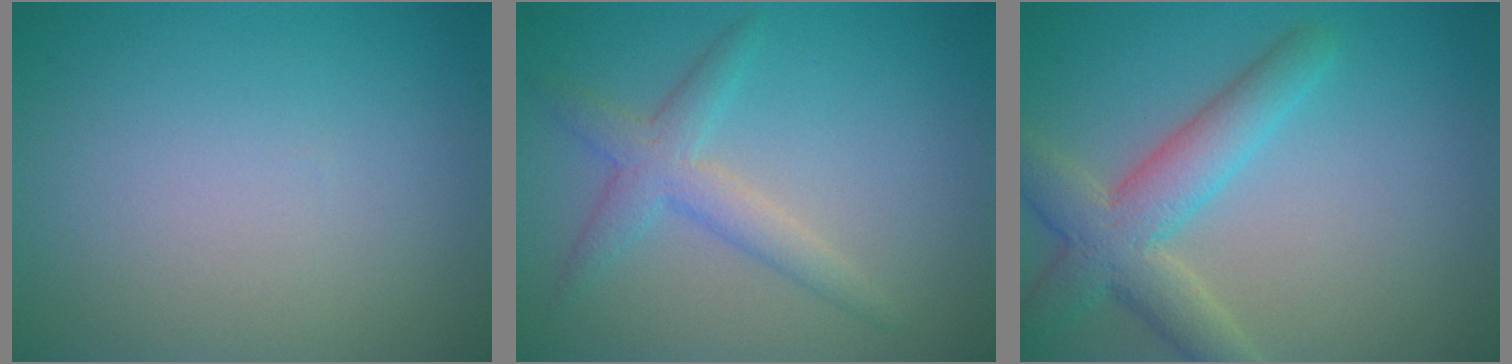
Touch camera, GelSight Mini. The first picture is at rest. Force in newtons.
{"total": 3.0, "press": 3.0, "slide": 0.1}
{"total": 5.2, "press": 5.2, "slide": 0.2}